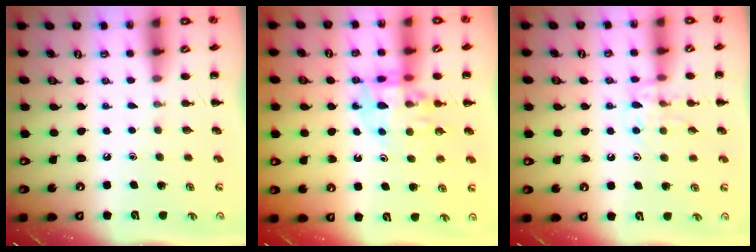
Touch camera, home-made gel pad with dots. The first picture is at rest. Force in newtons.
{"total": 10.5, "press": 10.1, "slide": 2.8}
{"total": 9.8, "press": 9.8, "slide": 1.2}